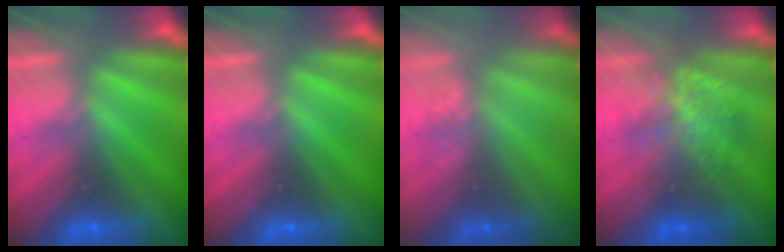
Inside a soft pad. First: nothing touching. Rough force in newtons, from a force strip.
{"total": 0.0}
{"total": 2.9}
{"total": 2.3}